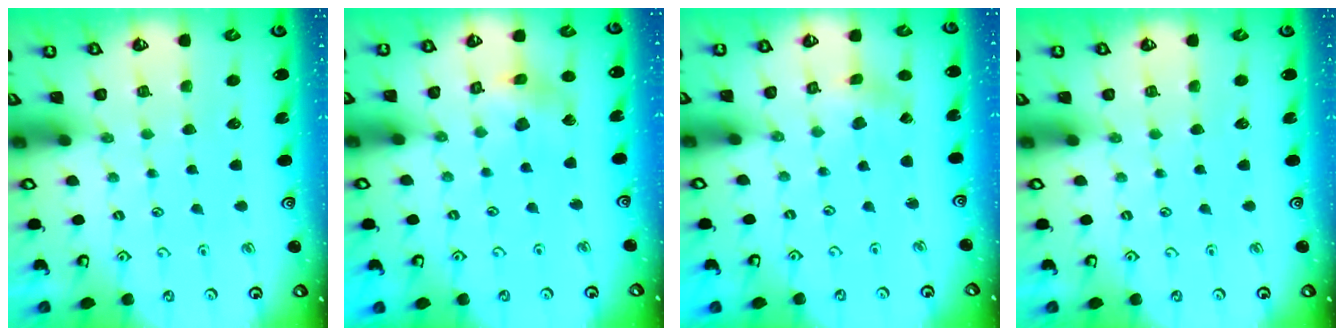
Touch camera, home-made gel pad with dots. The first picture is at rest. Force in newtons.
{"total": 8.1, "press": 8.0, "slide": 1.0}
{"total": 0.8, "press": 0.7, "slide": 0.3}
{"total": 0.0}